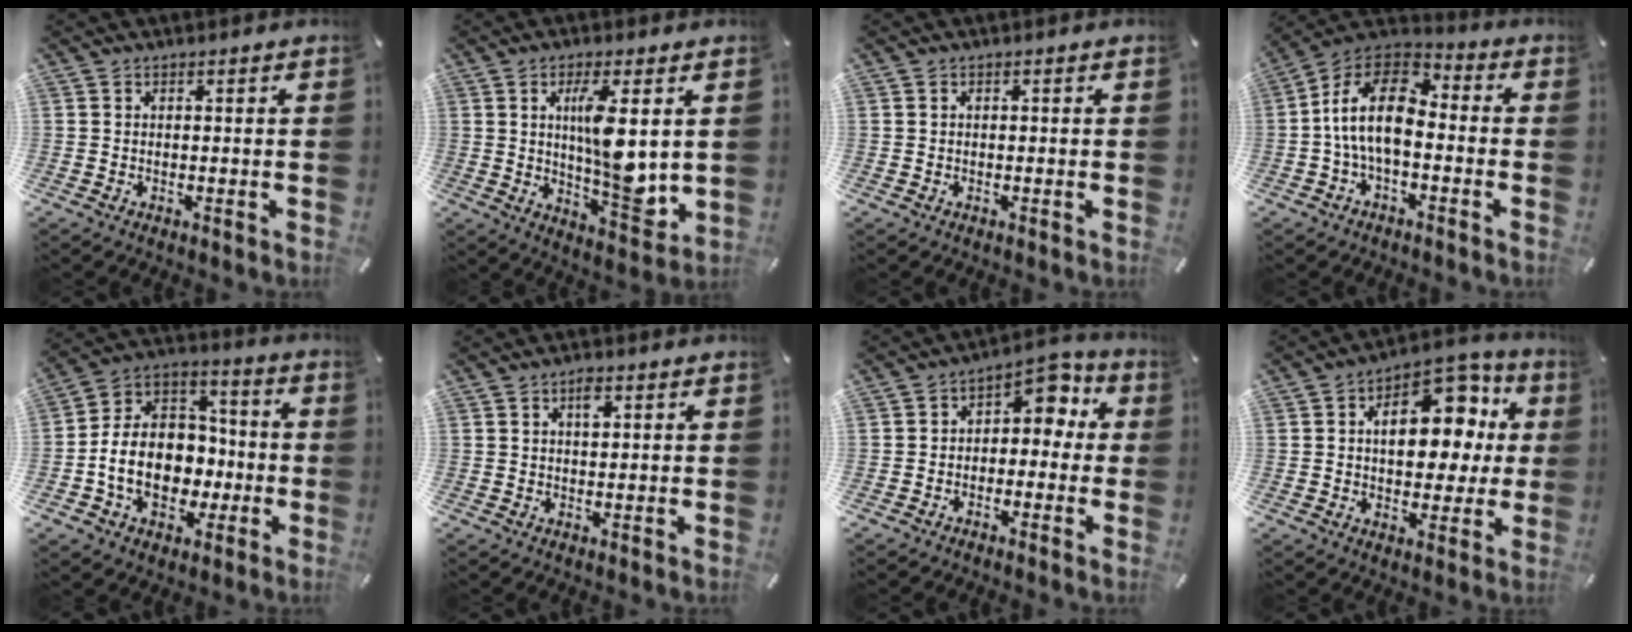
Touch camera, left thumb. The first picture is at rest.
{"total": 12.9, "force": [2.5, 4.2, 11.9], "torque": [-0.194, -0.030, 0.033]}
{"total": 0.6, "force": [-0.1, 0.4, 0.4], "torque": [-0.009, 0.002, -0.003]}
{"total": 14.9, "force": [-2.0, 8.6, 12.0], "torque": [-0.246, 0.022, -0.038]}
{"total": 15.1, "force": [-4.0, 12.1, 8.1], "torque": [-0.165, 0.008, -0.069]}
{"total": 2.9, "force": [1.0, 1.4, 2.3], "torque": [-0.033, 0.000, 0.013]}
{"total": 5.7, "force": [1.8, 4.4, 3.1], "torque": [-0.038, -0.017, 0.023]}
{"total": 17.0, "force": [4.1, 11.0, 12.3], "torque": [-0.162, -0.018, 0.071]}